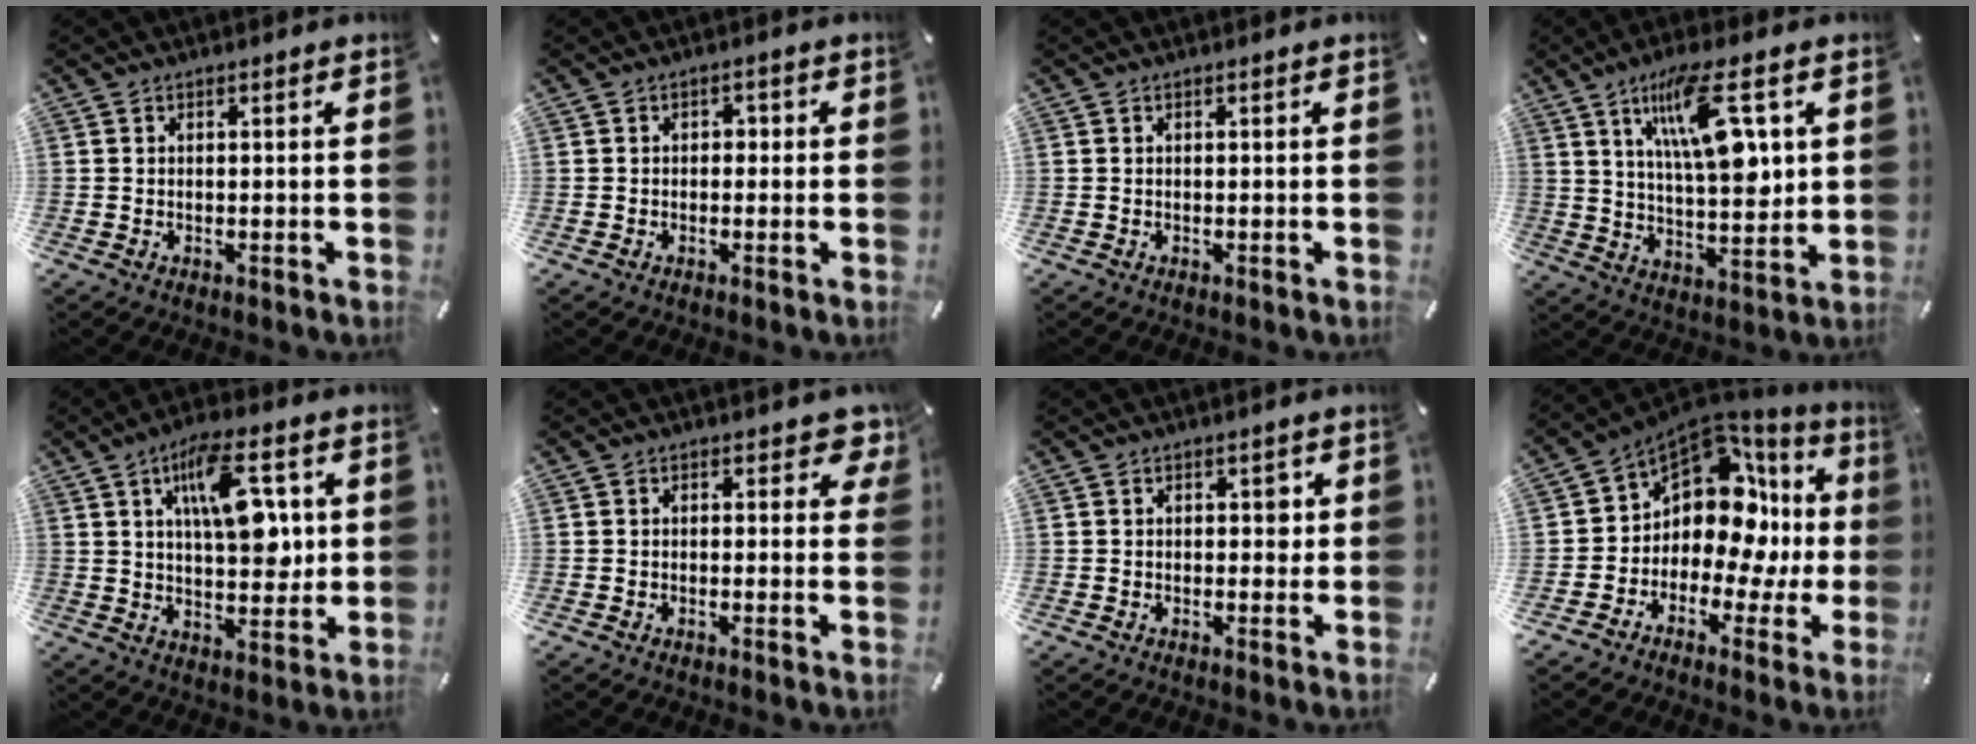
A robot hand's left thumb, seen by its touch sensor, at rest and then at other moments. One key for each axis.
{"total": 1.5, "fx": -0.5, "fy": 1.2, "fz": 0.8, "tx": -0.017, "ty": 0.010, "tz": -0.015}
{"total": 0.0}
{"total": 16.1, "fx": 7.0, "fy": 5.3, "fz": 13.5, "tx": -0.241, "ty": -0.018, "tz": 0.107}
{"total": 15.5, "fx": 4.9, "fy": 7.8, "fz": 12.5, "tx": -0.190, "ty": -0.006, "tz": 0.079}
{"total": 4.2, "fx": 1.7, "fy": 2.4, "fz": 2.9, "tx": -0.022, "ty": -0.005, "tz": 0.022}
{"total": 2.5, "fx": 0.4, "fy": 1.6, "fz": 1.9, "tx": -0.013, "ty": 0.000, "tz": -0.002}
{"total": 12.0, "fx": 2.5, "fy": 8.7, "fz": 7.9, "tx": -0.131, "ty": -0.049, "tz": 0.033}